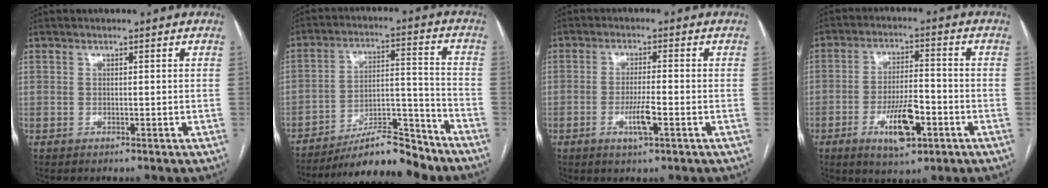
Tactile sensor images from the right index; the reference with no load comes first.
{"total": 13.7, "force": [-12.0, 2.1, 6.3], "torque": [-0.094, 0.025, -0.199]}
{"total": 4.4, "force": [-1.7, 0.4, 4.1], "torque": [-0.077, -0.006, -0.030]}
{"total": 9.1, "force": [-3.8, 2.8, 7.7], "torque": [-0.142, -0.001, -0.060]}